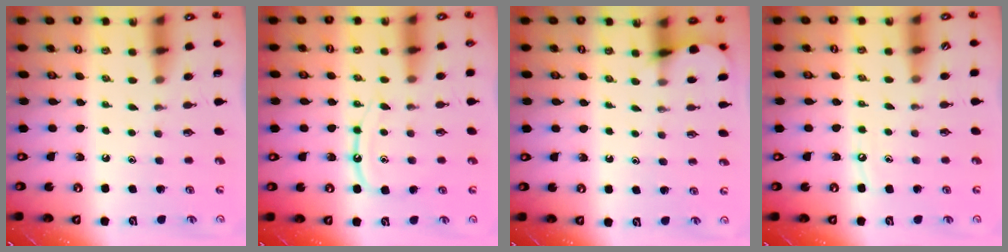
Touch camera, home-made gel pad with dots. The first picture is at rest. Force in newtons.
{"total": 10.8, "press": 10.7, "slide": 1.1}
{"total": 3.9, "press": 3.9, "slide": 0.3}
{"total": 4.7, "press": 4.6, "slide": 0.6}